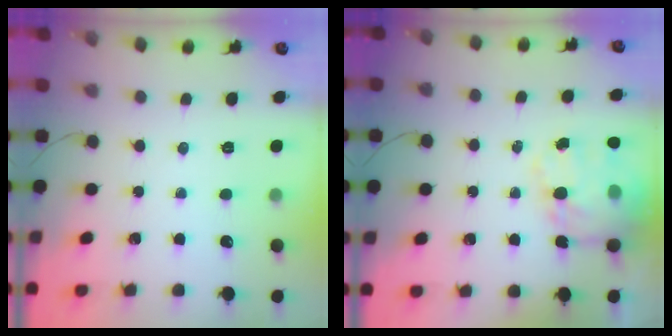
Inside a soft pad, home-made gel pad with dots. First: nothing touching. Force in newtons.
{"total": 18.5, "press": 18.1, "slide": 4.0}